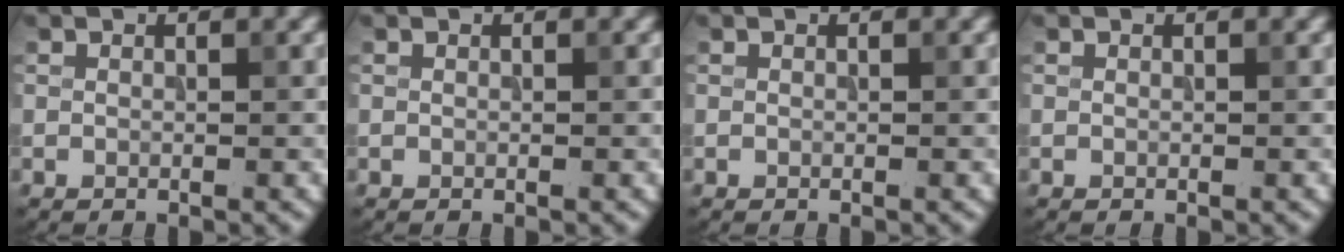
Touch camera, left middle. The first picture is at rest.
{"total": 0.0}
{"total": 0.0}
{"total": 0.0}